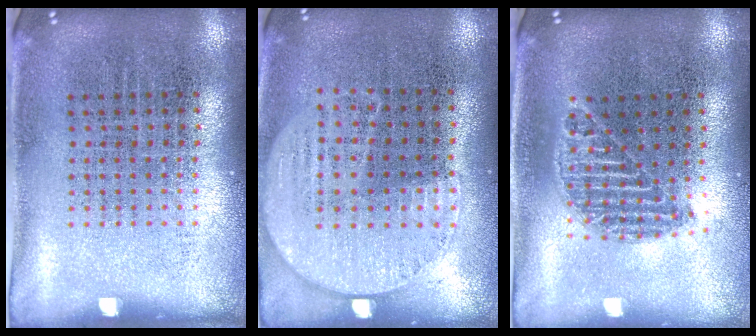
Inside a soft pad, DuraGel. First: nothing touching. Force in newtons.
{"total": 0.8, "press": 0.6, "slide": 0.5}
{"total": 1.2, "press": 1.1, "slide": 0.4}